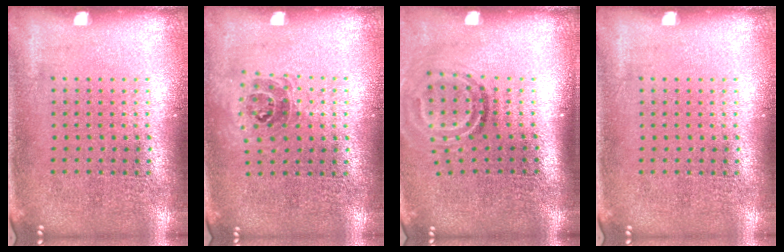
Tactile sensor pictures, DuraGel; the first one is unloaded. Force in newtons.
{"total": 1.0, "press": 0.9, "slide": 0.5}
{"total": 1.9, "press": 1.3, "slide": 1.4}
{"total": 0.0}